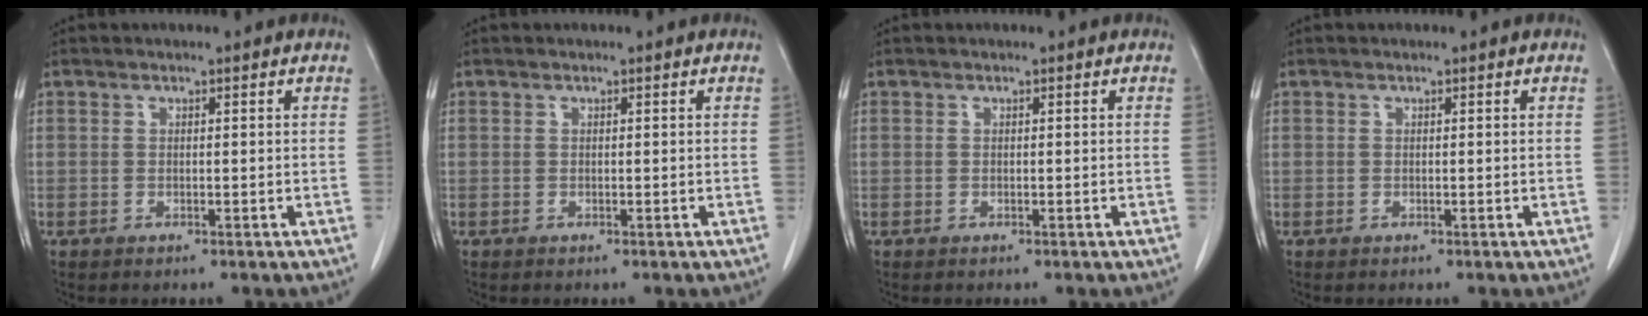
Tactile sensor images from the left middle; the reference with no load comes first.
{"total": 0.0}
{"total": 0.0}
{"total": 0.0}